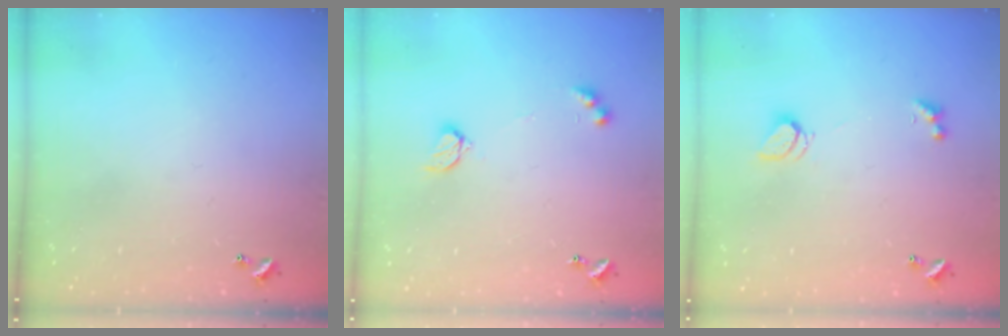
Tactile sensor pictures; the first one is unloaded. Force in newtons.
{"total": 3.7, "press": 3.7, "slide": 0.5}
{"total": 1.4, "press": 1.4, "slide": 0.5}